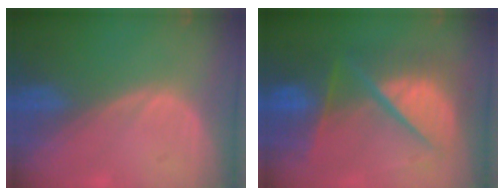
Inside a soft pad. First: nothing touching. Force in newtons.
{"total": 11.1, "press": 11.0, "slide": 1.3}